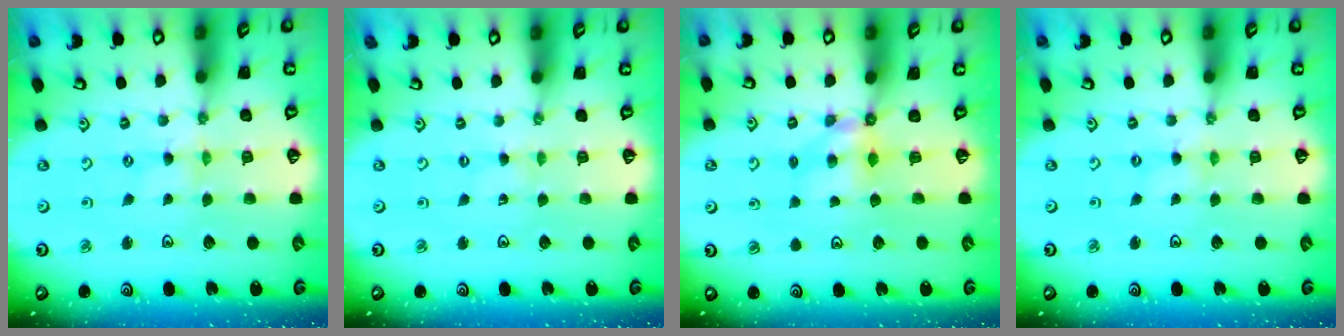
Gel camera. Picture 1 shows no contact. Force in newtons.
{"total": 0.0}
{"total": 5.5, "press": 5.5, "slide": 0.1}
{"total": 0.0}